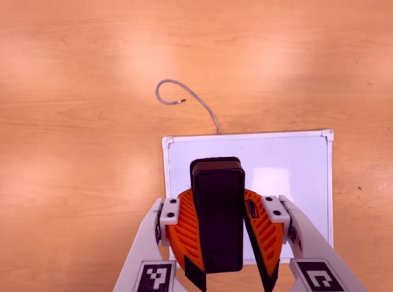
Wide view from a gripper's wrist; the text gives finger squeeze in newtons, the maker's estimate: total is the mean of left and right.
{"total": 11.2, "left": 10.5, "right": 11.9}